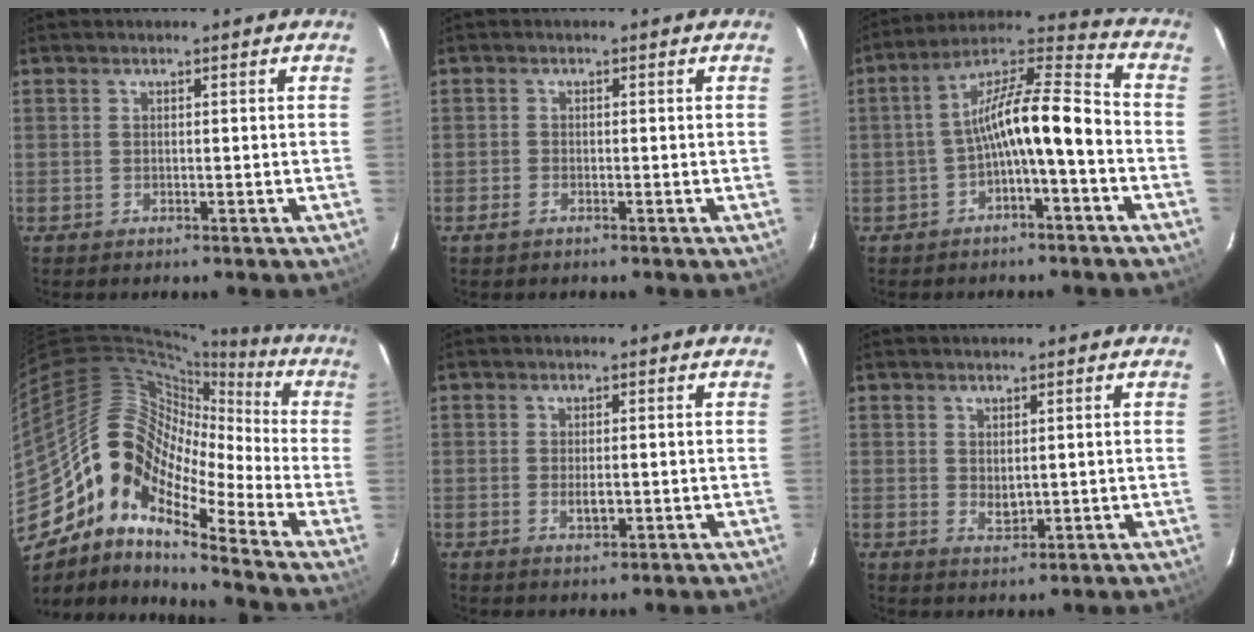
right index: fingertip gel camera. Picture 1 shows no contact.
{"total": 1.5, "force": [-1.0, 0.7, 0.8], "torque": [-0.017, -0.002, -0.021]}
{"total": 11.7, "force": [-3.5, 2.4, 10.9], "torque": [-0.199, 0.027, -0.060]}
{"total": 15.6, "force": [-8.7, 7.3, 10.7], "torque": [-0.170, 0.002, -0.187]}
{"total": 2.6, "force": [-0.4, 1.2, 2.3], "torque": [-0.042, -0.004, -0.003]}
{"total": 2.6, "force": [0.7, 1.5, 1.9], "torque": [-0.031, -0.004, 0.015]}